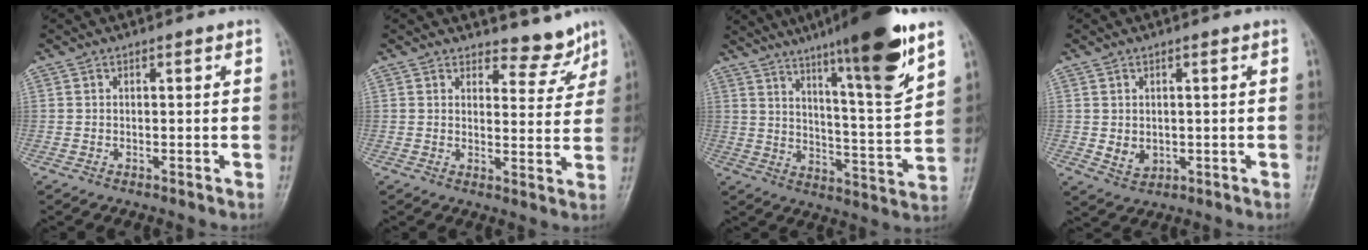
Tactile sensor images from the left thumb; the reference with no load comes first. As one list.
[{"total": 5.6, "force": [5.1, 2.3, 0.8], "torque": [0.012, -0.049, 0.066]}, {"total": 20.1, "force": [12.9, 1.8, 15.3], "torque": [-0.213, -0.061, 0.201]}, {"total": 3.4, "force": [0.2, 2.7, 2.1], "torque": [-0.027, -0.008, 0.014]}]